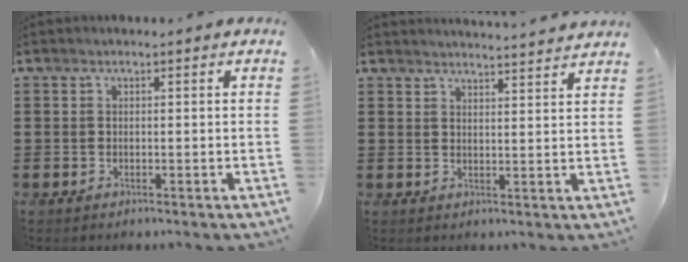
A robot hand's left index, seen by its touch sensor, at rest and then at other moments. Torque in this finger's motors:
{"motor_torque": [-0.24, 0.04, -0.02, -0.01]}